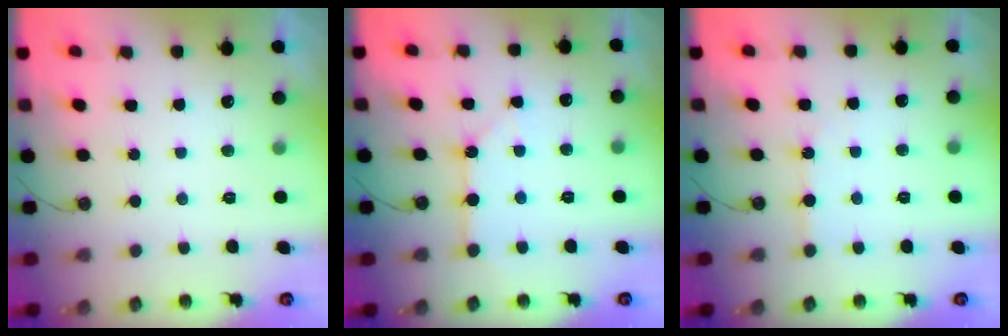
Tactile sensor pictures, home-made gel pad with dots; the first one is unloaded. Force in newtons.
{"total": 2.7, "press": 2.6, "slide": 0.3}
{"total": 3.5, "press": 3.5, "slide": 0.5}